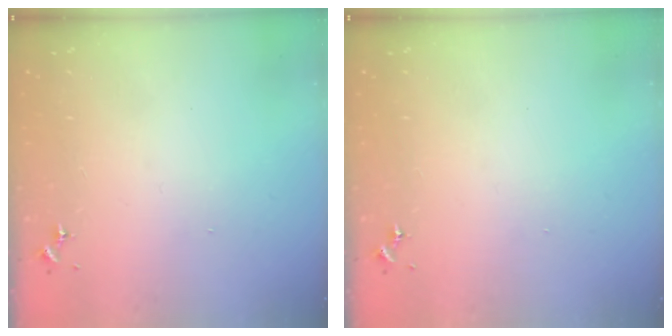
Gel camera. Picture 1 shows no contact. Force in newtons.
{"total": 0.0}